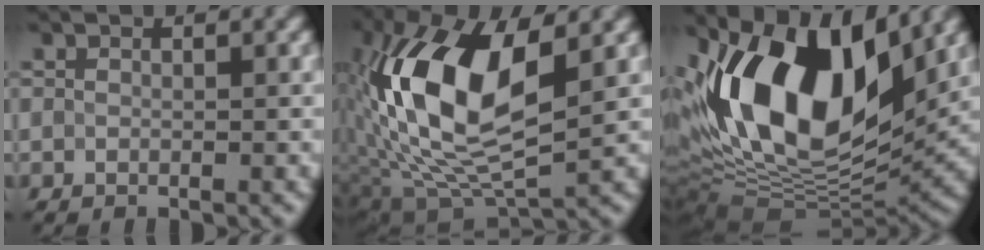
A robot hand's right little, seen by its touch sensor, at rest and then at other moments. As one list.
[{"total": 13.2, "force": [2.1, 6.2, 11.4], "torque": [-0.225, 0.012, 0.030]}, {"total": 16.1, "force": [5.1, 8.1, 13.0], "torque": [-0.235, 0.016, 0.081]}]